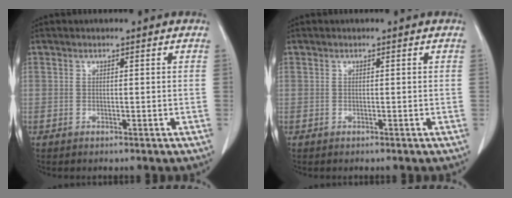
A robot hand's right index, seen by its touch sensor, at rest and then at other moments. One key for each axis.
{"total": 0.0}